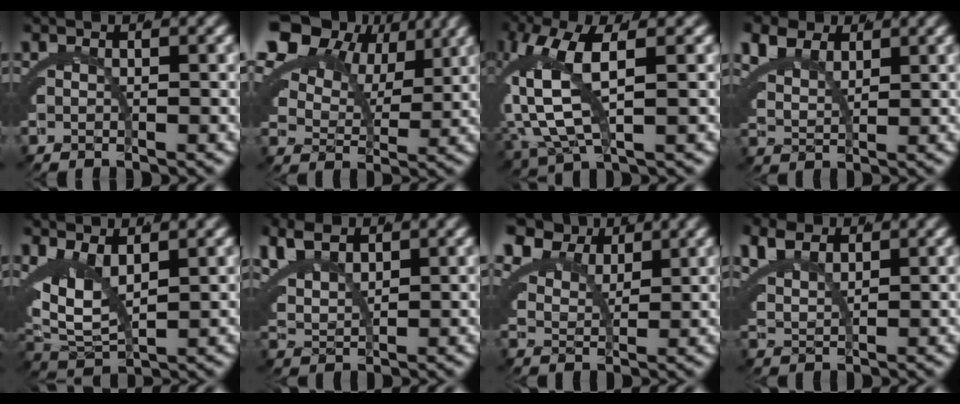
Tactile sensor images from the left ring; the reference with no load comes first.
{"total": 9.7, "force": [4.5, 6.5, 5.6], "torque": [-0.117, 0.006, 0.072]}
{"total": 9.3, "force": [1.8, 4.8, 7.7], "torque": [-0.178, -0.006, 0.040]}
{"total": 4.8, "force": [2.8, 3.0, 2.4], "torque": [-0.069, -0.010, 0.059]}
{"total": 7.2, "force": [1.5, 4.8, 5.2], "torque": [-0.121, -0.007, 0.030]}
{"total": 5.8, "force": [2.9, 3.9, 3.1], "torque": [-0.091, -0.004, 0.056]}
{"total": 7.7, "force": [4.9, 4.6, 3.8], "torque": [-0.074, 0.007, 0.079]}
{"total": 4.2, "force": [2.7, 2.4, 2.1], "torque": [-0.065, -0.008, 0.057]}